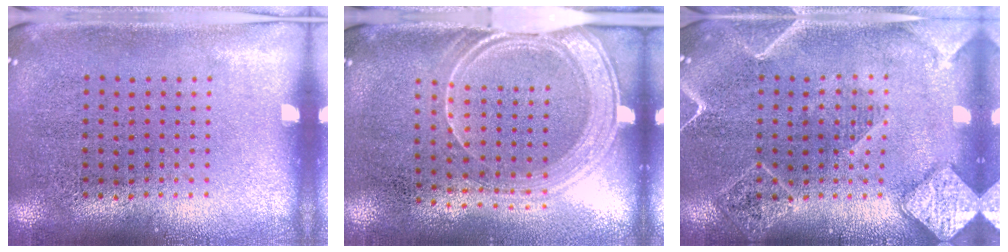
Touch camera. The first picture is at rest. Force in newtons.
{"total": 1.7, "press": 1.4, "slide": 1.0}
{"total": 1.9, "press": 1.9, "slide": 0.2}